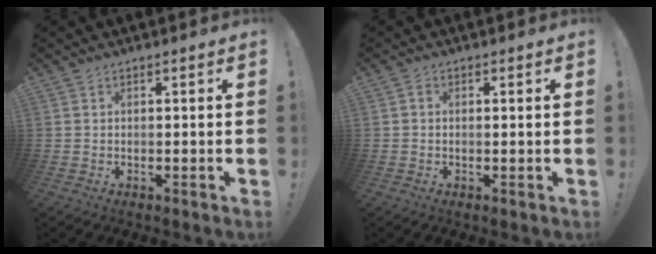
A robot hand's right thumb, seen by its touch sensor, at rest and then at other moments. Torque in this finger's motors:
{"motor_torque": [0.11, 0.02, -0.14, 0.02, 0.01]}